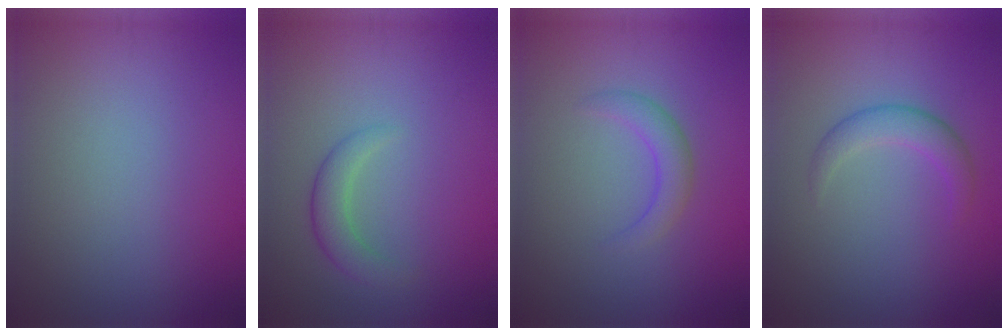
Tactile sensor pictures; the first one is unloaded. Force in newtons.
{"total": 2.3, "press": 2.2, "slide": 0.2}
{"total": 2.1, "press": 2.1, "slide": 0.2}
{"total": 2.4, "press": 2.4, "slide": 0.1}